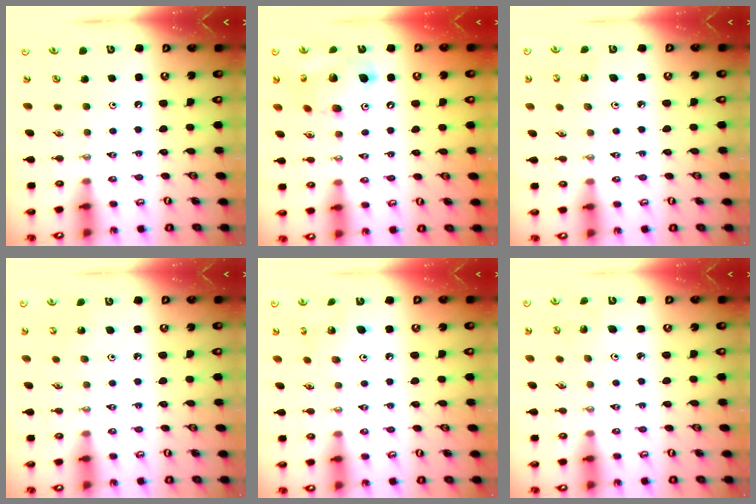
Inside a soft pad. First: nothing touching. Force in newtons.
{"total": 16.0, "press": 15.7, "slide": 3.1}
{"total": 4.7, "press": 4.6, "slide": 1.2}
{"total": 3.2, "press": 3.2, "slide": 0.2}
{"total": 6.8, "press": 6.8, "slide": 0.1}
{"total": 2.8, "press": 2.5, "slide": 1.3}